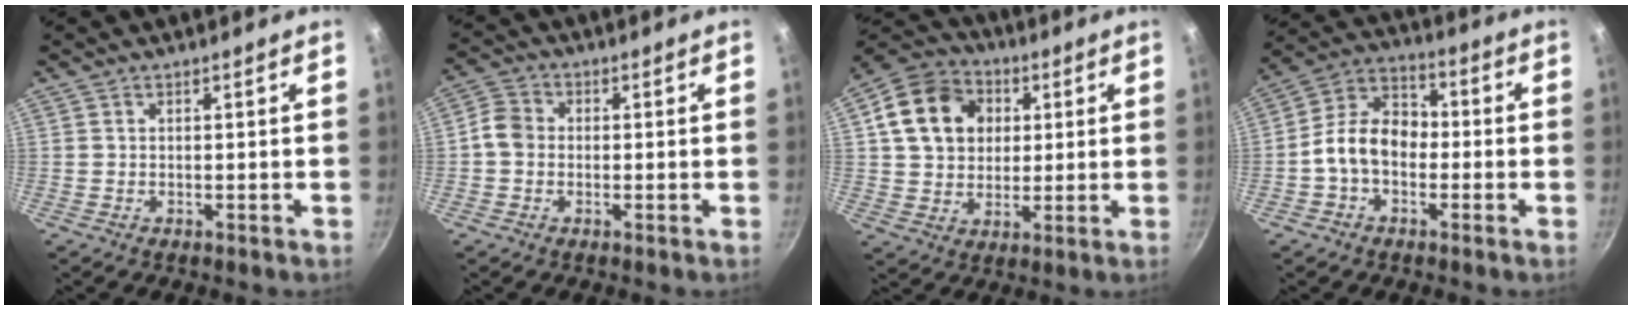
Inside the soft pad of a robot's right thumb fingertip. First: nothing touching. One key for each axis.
{"total": 4.3, "fx": -0.5, "fy": 3.7, "fz": 2.2, "tx": -0.032, "ty": 0.014, "tz": -0.024}
{"total": 15.4, "fx": 3.7, "fy": 12.5, "fz": 8.2, "tx": -0.119, "ty": 0.015, "tz": 0.055}
{"total": 10.7, "fx": -2.0, "fy": 7.7, "fz": 7.2, "tx": -0.091, "ty": 0.041, "tz": -0.057}